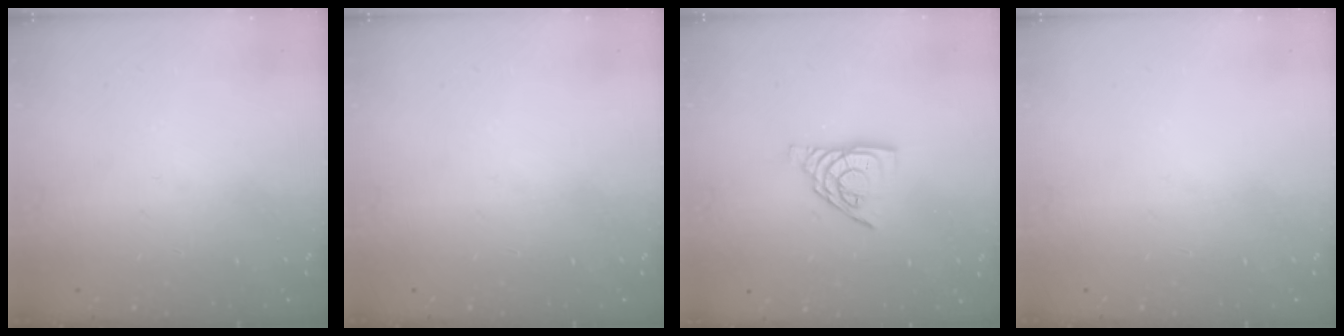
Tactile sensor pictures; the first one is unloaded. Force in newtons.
{"total": 0.0}
{"total": 9.8, "press": 9.8, "slide": 0.9}
{"total": 0.0}